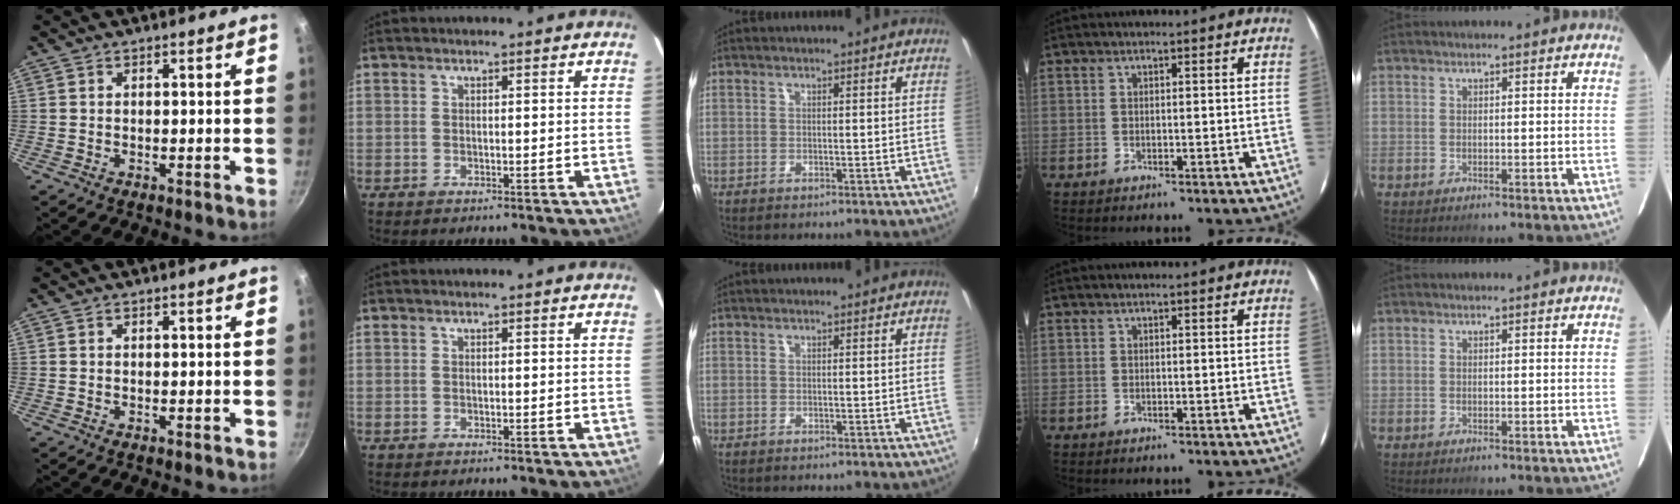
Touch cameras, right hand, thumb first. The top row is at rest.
{}